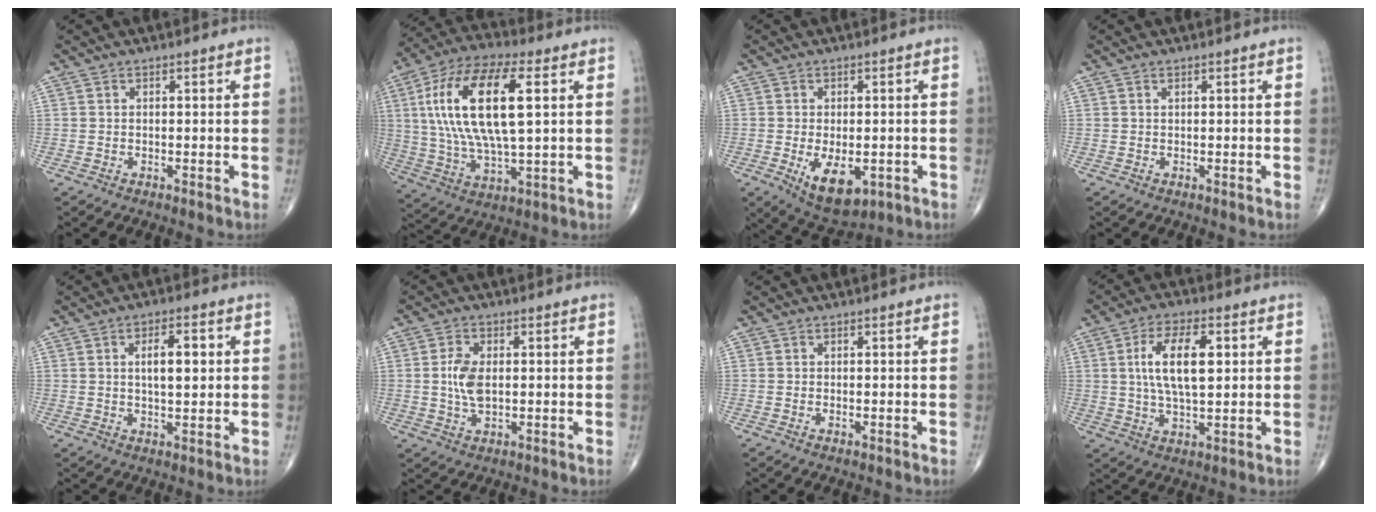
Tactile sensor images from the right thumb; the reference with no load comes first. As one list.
[{"total": 20.9, "force": [4.5, 7.9, 18.8], "torque": [-0.376, 0.005, 0.077]}, {"total": 9.1, "force": [-2.6, 4.8, 7.3], "torque": [-0.105, -0.009, -0.026]}, {"total": 0.0}, {"total": 5.7, "force": [1.1, 2.4, 5.0], "torque": [-0.069, -0.002, 0.015]}, {"total": 5.7, "force": [0.3, 3.1, 4.8], "torque": [-0.098, -0.002, 0.005]}, {"total": 0.6, "force": [-0.1, 0.3, 0.5], "torque": [-0.011, -0.001, -0.002]}, {"total": 11.1, "force": [2.2, 4.7, 9.8], "torque": [-0.174, 0.000, 0.040]}]